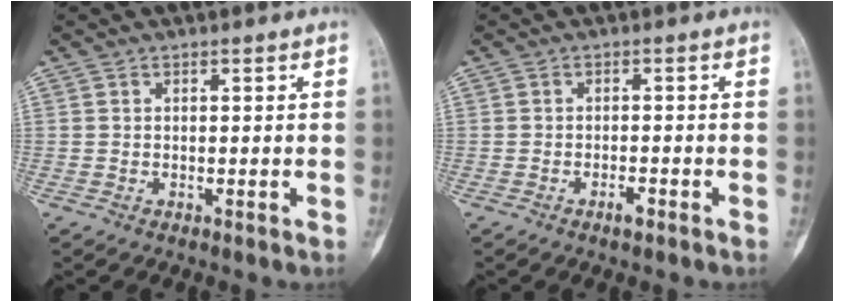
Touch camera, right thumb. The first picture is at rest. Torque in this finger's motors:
{"motor_torque": [0.16, -0.04, 0.11, -0.09, 0.00]}